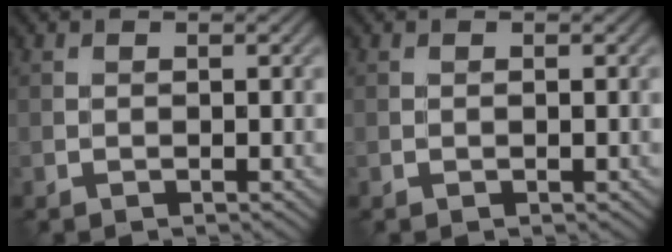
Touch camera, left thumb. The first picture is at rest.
{"total": 0.0}